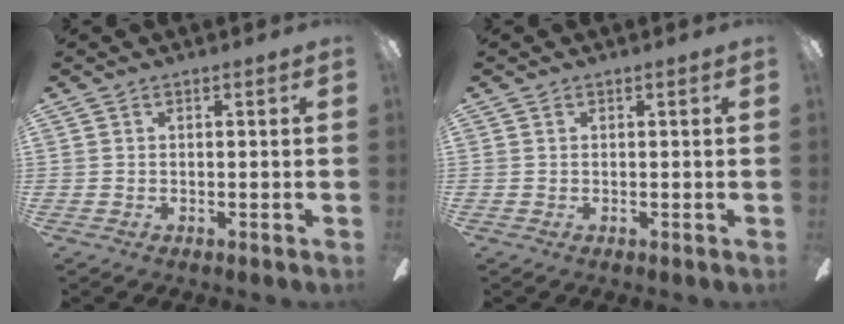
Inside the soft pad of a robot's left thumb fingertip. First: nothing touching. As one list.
[{"total": 0.0}]